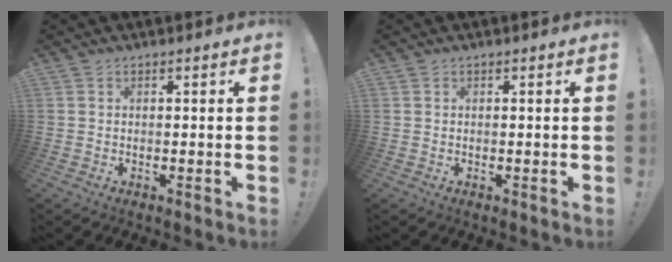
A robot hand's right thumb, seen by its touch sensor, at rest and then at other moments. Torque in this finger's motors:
{"motor_torque": [-0.19, 0.06, 0.13, -0.04, 0.00]}